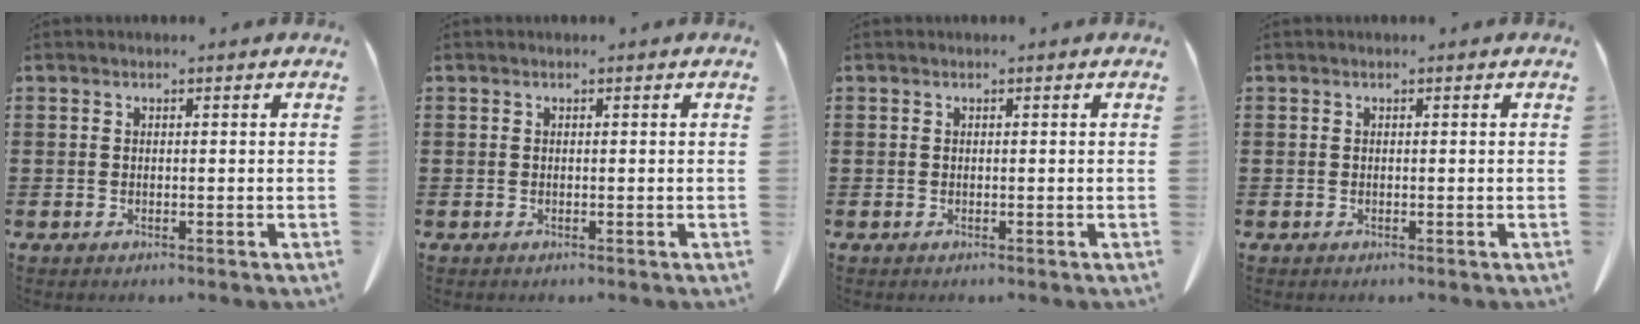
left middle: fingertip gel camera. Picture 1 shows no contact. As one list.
[{"total": 0.0}, {"total": 0.0}, {"total": 0.0}]